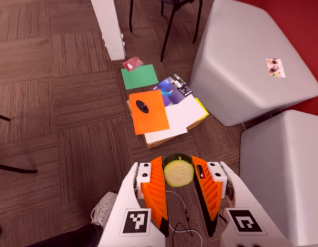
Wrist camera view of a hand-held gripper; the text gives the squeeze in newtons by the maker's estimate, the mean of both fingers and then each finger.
{"total": 9.0, "left": 9.0, "right": 8.9}